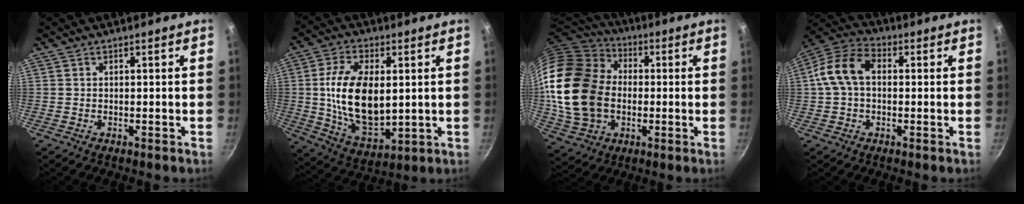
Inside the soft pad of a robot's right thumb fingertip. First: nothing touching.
{"total": 16.8, "force": [1.4, 8.9, 14.2], "torque": [-0.251, -0.016, 0.035]}
{"total": 26.0, "force": [-0.6, 19.2, 17.6], "torque": [-0.382, 0.019, -0.007]}
{"total": 10.8, "force": [1.0, 7.2, 8.0], "torque": [-0.158, 0.034, 0.009]}